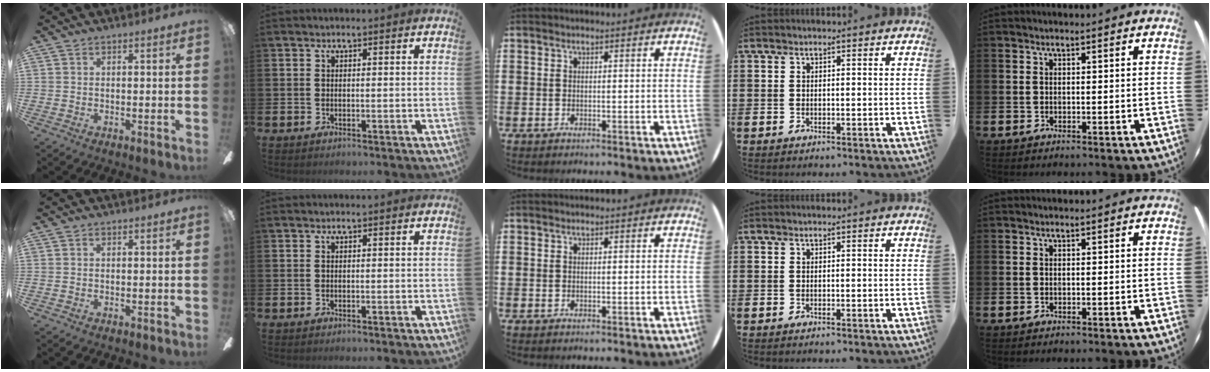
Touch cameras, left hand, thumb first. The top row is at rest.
{}